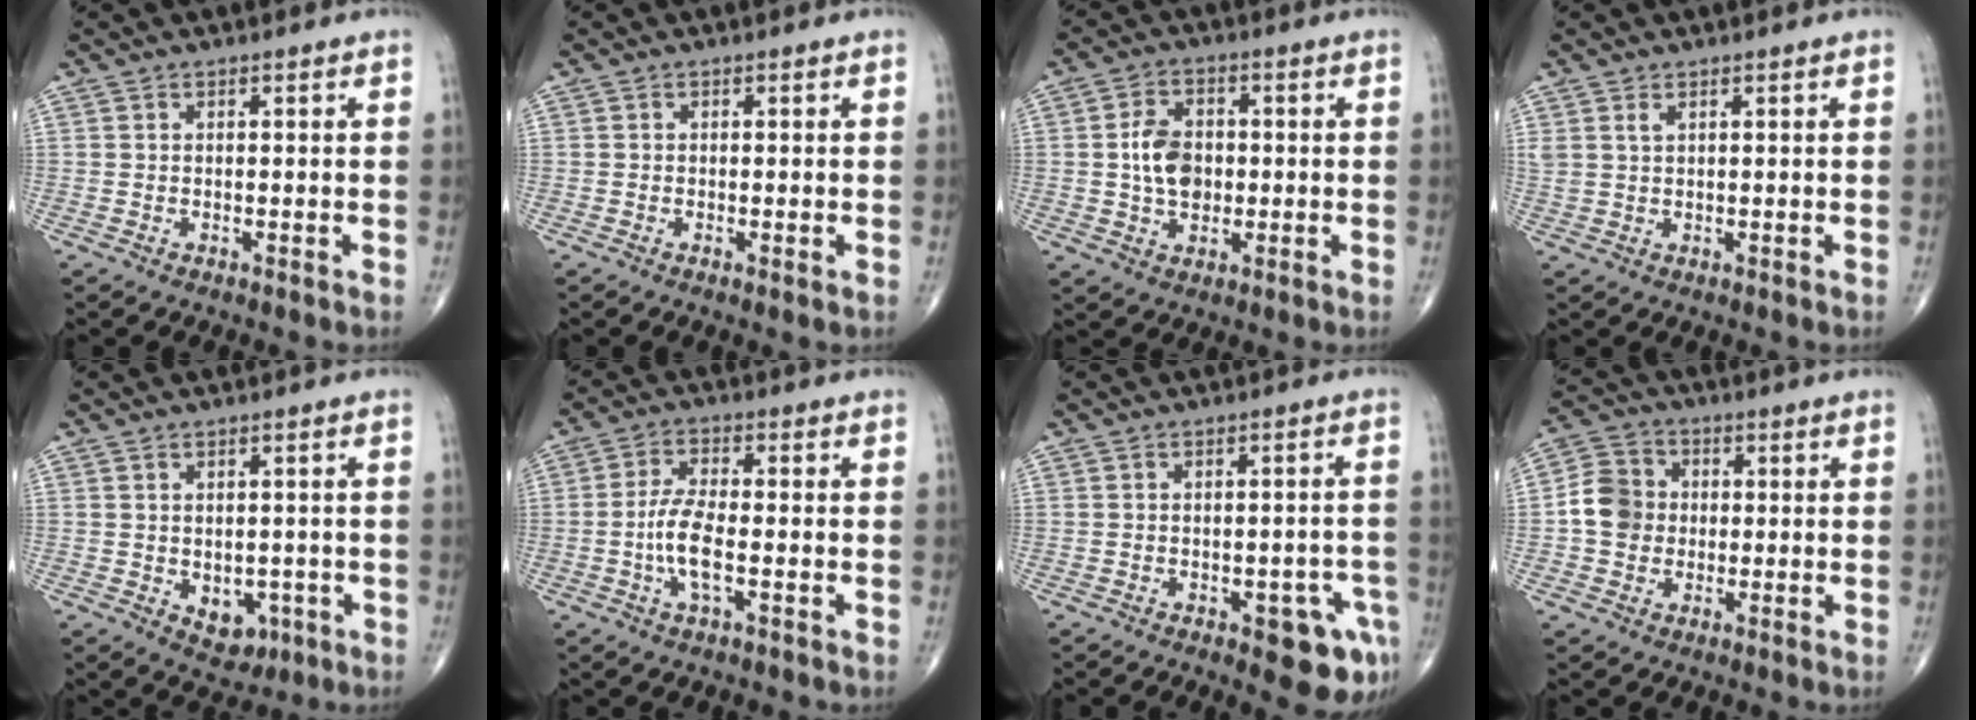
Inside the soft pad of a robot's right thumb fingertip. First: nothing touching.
{"total": 0.7, "force": [-0.2, 0.1, 0.7], "torque": [-0.017, -0.004, -0.007]}
{"total": 7.6, "force": [-0.1, 5.3, 5.4], "torque": [-0.082, 0.008, -0.003]}
{"total": 1.6, "force": [1.0, 0.7, 1.1], "torque": [-0.028, 0.004, 0.027]}
{"total": 5.5, "force": [-1.4, 3.9, 3.5], "torque": [-0.023, 0.003, -0.006]}
{"total": 6.8, "force": [-1.7, 2.1, 6.2], "torque": [-0.133, 0.009, -0.036]}
{"total": 8.8, "force": [-4.1, 3.4, 7.0], "torque": [-0.059, 0.019, -0.046]}
{"total": 7.6, "force": [-0.5, 6.7, 3.5], "torque": [-0.047, 0.020, -0.021]}